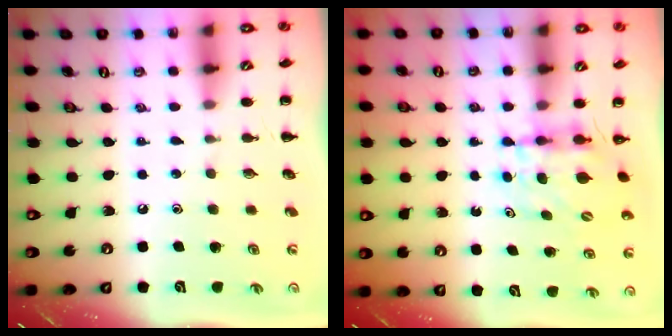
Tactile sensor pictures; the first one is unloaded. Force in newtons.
{"total": 5.0, "press": 5.0, "slide": 0.4}